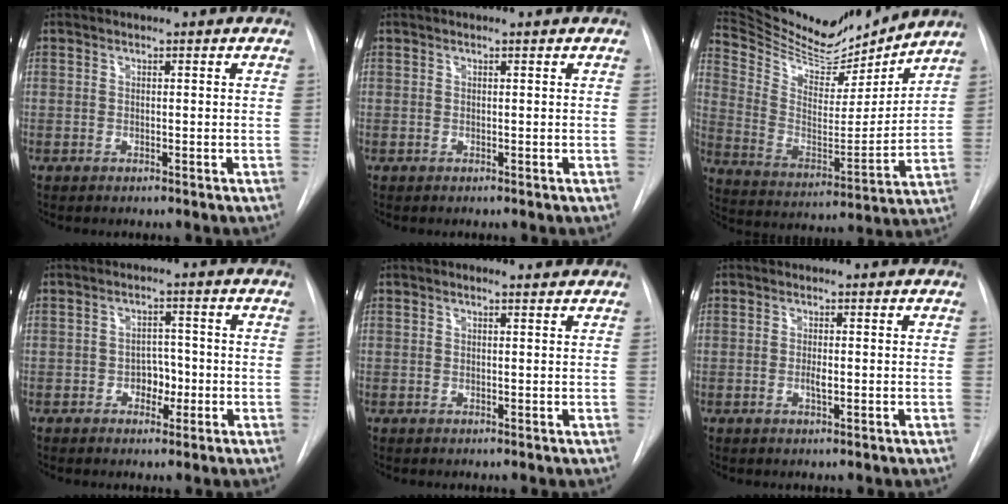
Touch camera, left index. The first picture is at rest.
{"total": 0.7, "force": [0.6, -0.1, 0.1], "torque": [-0.007, 0.002, 0.012]}
{"total": 20.5, "force": [19.0, 4.5, 6.1], "torque": [-0.114, -0.023, 0.307]}
{"total": 3.2, "force": [-1.1, 2.3, 2.0], "torque": [-0.022, 0.005, -0.016]}
{"total": 1.9, "force": [1.5, 0.6, 1.0], "torque": [-0.018, 0.013, 0.021]}
{"total": 1.0, "force": [-0.1, 0.2, 0.9], "torque": [-0.020, -0.005, -0.002]}